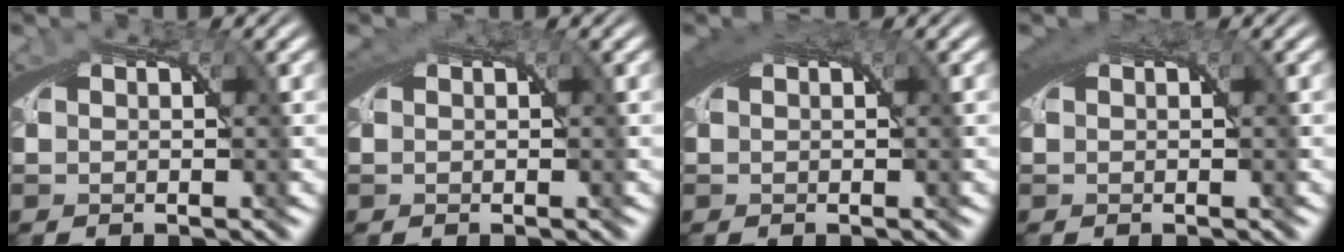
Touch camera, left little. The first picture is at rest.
{"total": 1.1, "force": [0.5, 0.7, 0.7], "torque": [-0.012, 0.000, 0.007]}
{"total": 2.6, "force": [1.0, 1.2, 2.1], "torque": [-0.040, 0.000, 0.017]}
{"total": 1.9, "force": [0.8, 0.9, 1.4], "torque": [-0.029, -0.001, 0.013]}